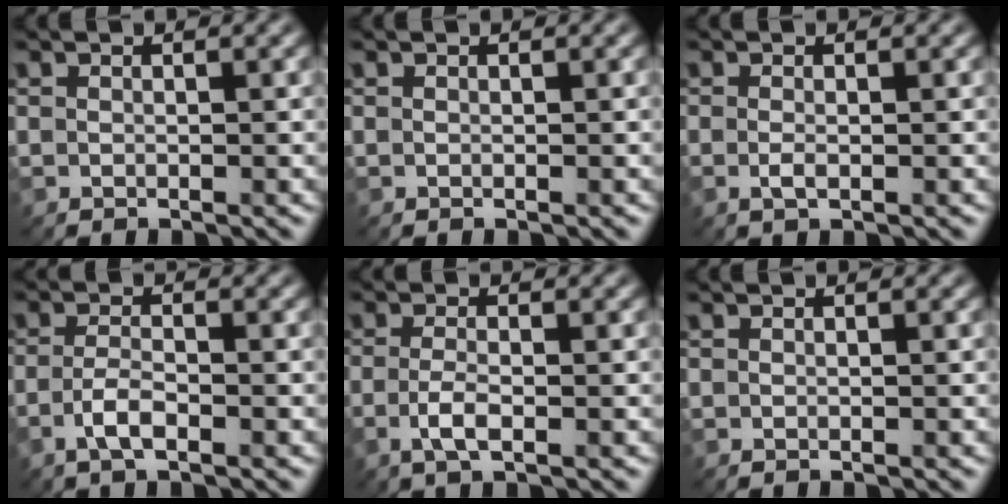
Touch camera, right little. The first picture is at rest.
{"total": 0.0}
{"total": 1.0, "force": [-0.2, 0.3, 1.0], "torque": [-0.022, -0.002, -0.005]}
{"total": 2.4, "force": [-1.2, 0.7, 1.9], "torque": [-0.042, 0.005, -0.029]}
{"total": 2.4, "force": [-0.8, 0.7, 2.1], "torque": [-0.048, 0.001, -0.021]}
{"total": 0.0}